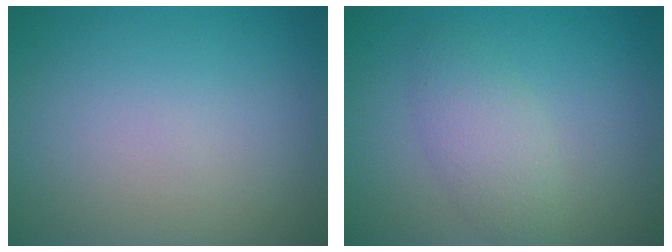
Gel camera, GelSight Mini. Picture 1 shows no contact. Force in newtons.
{"total": 2.9, "press": 2.9, "slide": 0.1}